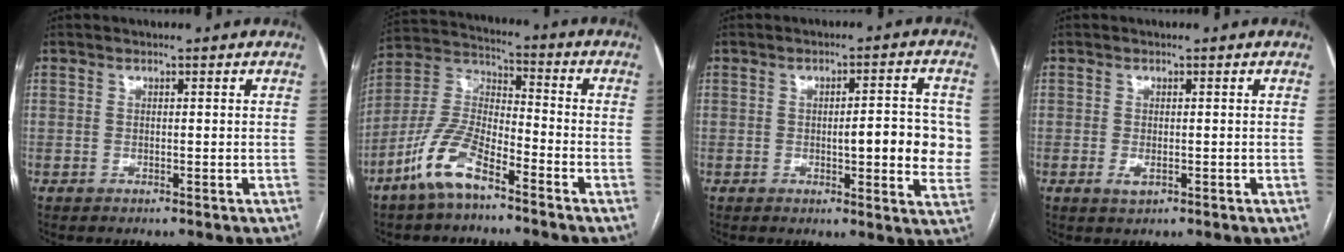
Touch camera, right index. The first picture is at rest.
{"total": 10.8, "force": [-7.2, 3.3, 7.4], "torque": [-0.170, 0.000, -0.146]}
{"total": 9.0, "force": [-0.1, 1.9, 8.8], "torque": [-0.106, 0.008, -0.003]}
{"total": 1.5, "force": [-0.6, 0.7, 1.2], "torque": [-0.020, -0.003, -0.008]}